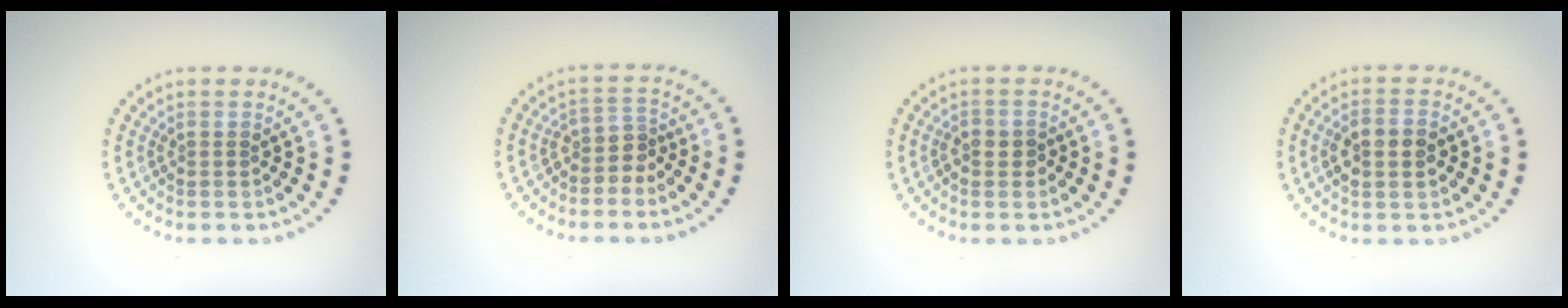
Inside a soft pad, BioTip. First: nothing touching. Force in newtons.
{"total": 2.3, "press": 1.6, "slide": 1.7}
{"total": 1.8, "press": 1.8, "slide": 0.5}
{"total": 2.8, "press": 2.8, "slide": 0.4}